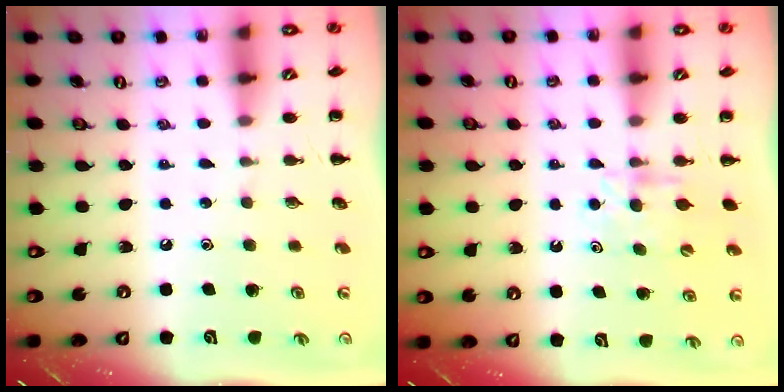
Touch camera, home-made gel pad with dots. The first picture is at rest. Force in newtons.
{"total": 4.9, "press": 4.7, "slide": 1.2}